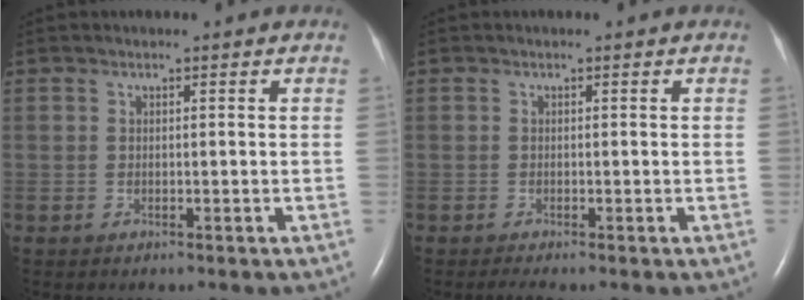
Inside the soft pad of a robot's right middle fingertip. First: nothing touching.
{"total": 0.8, "force": [-0.6, -0.2, 0.5], "torque": [-0.014, -0.004, -0.014]}